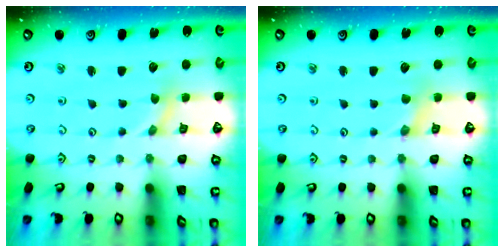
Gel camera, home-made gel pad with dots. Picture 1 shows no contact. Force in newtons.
{"total": 1.1, "press": 1.1, "slide": 0.2}